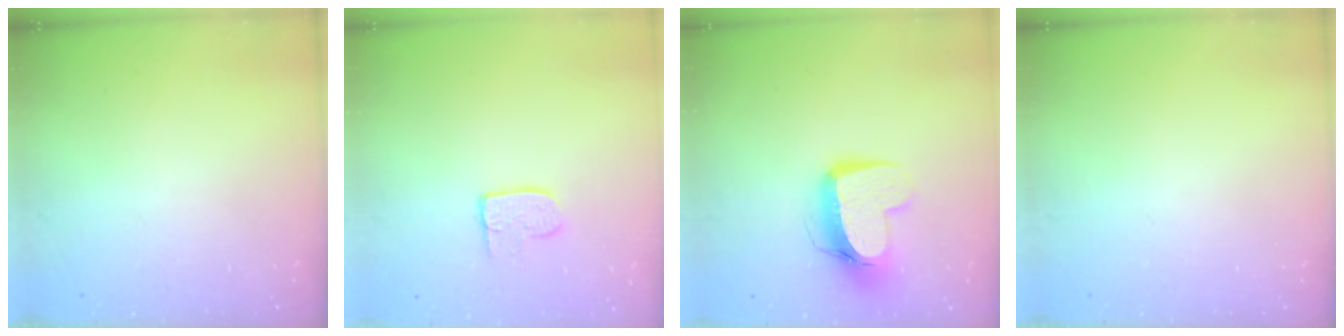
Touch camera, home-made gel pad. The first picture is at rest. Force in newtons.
{"total": 6.2, "press": 6.2, "slide": 0.4}
{"total": 12.4, "press": 12.3, "slide": 1.5}
{"total": 0.0}